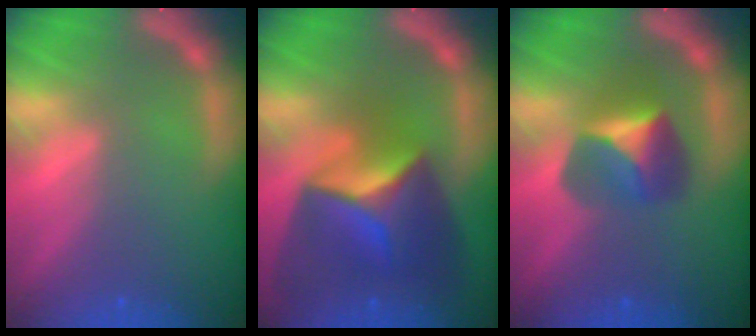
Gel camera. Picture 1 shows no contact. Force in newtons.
{"total": 10.0}
{"total": 4.4}